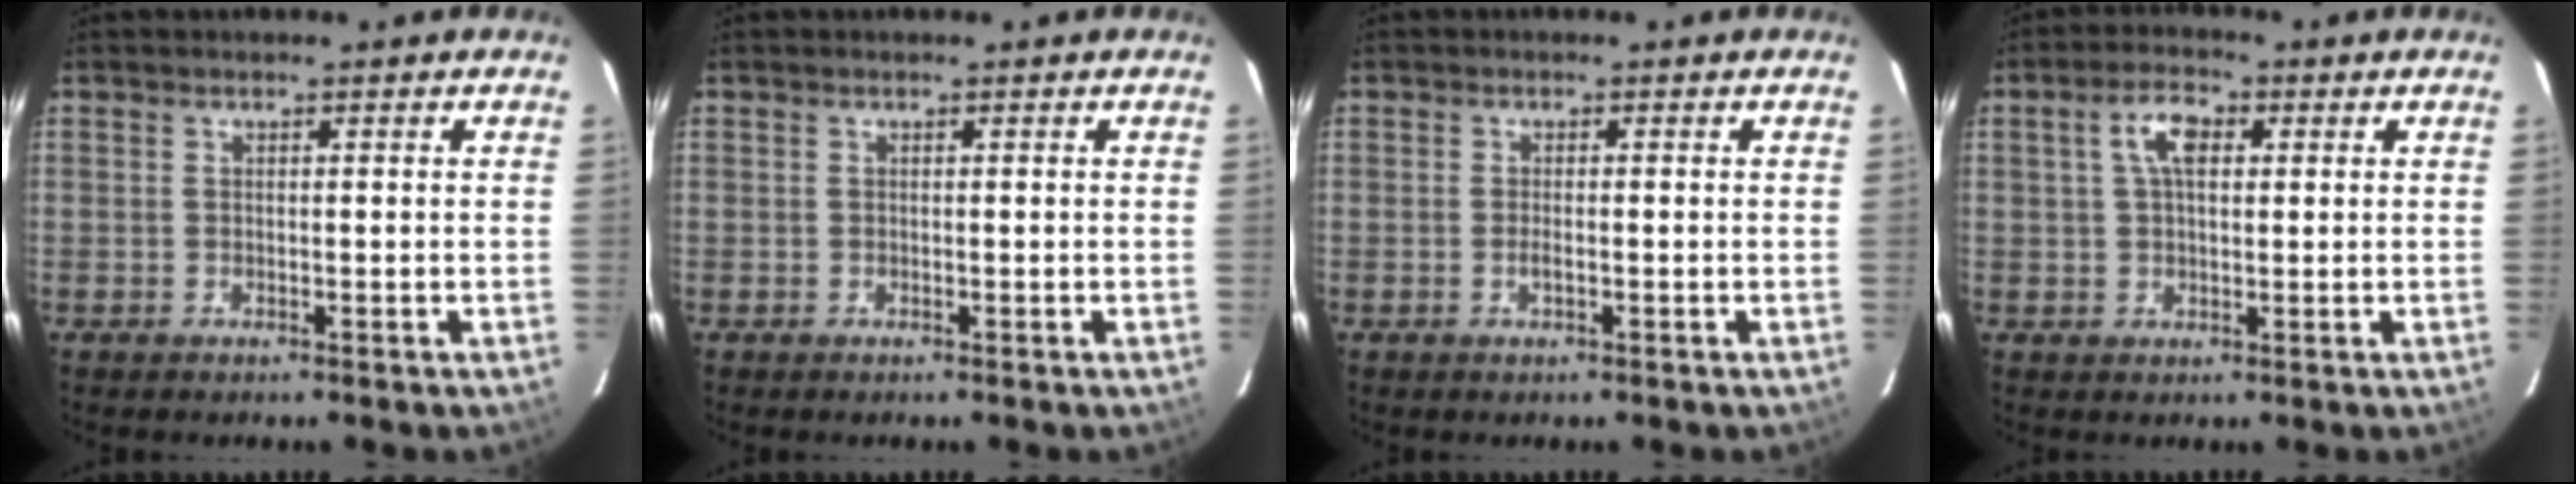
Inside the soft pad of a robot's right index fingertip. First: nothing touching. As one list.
[{"total": 0.0}, {"total": 1.3, "force": [-0.5, 0.3, 1.1], "torque": [-0.023, -0.002, -0.008]}, {"total": 5.3, "force": [1.4, 2.8, 4.3], "torque": [-0.081, 0.017, 0.027]}]